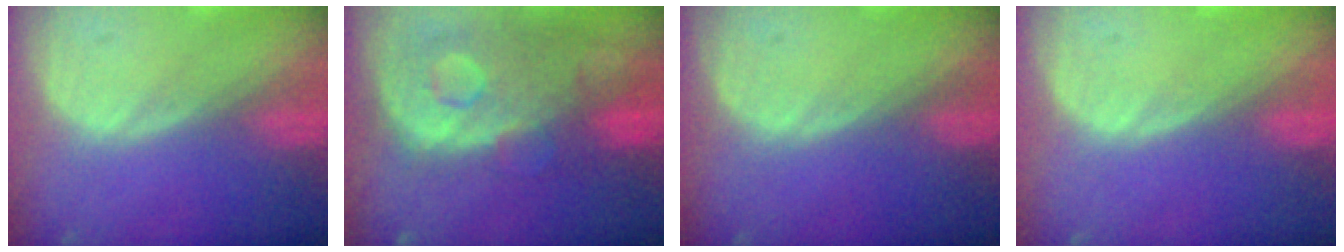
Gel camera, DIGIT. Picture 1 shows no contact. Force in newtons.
{"total": 11.3, "press": 9.8, "slide": 5.7}
{"total": 0.0}
{"total": 0.0}